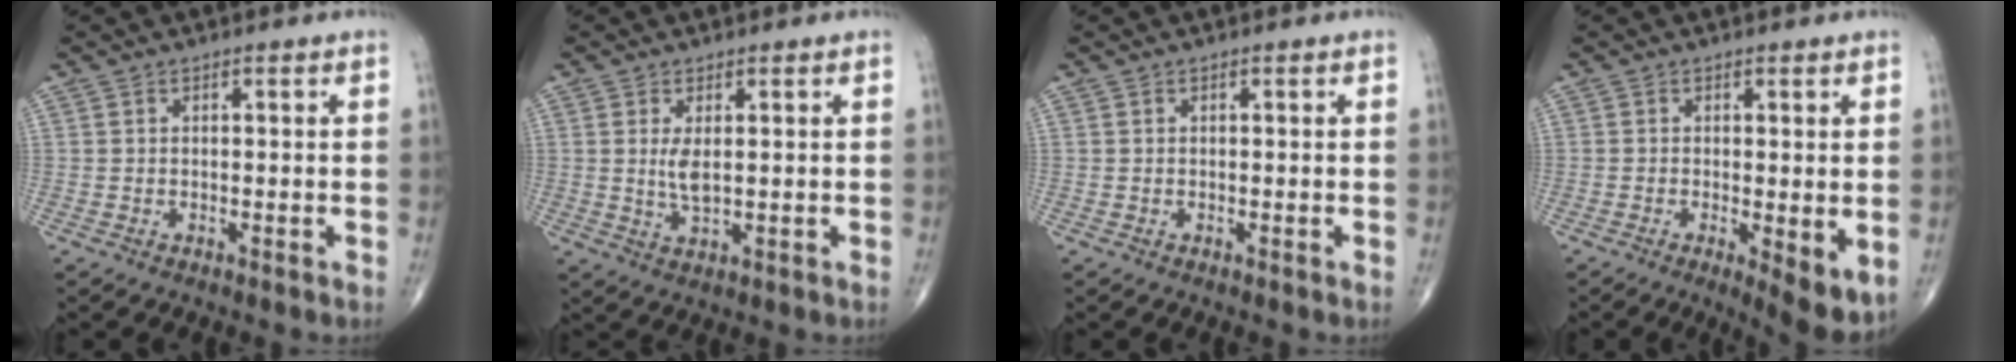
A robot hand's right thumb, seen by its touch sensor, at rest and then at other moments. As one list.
[{"total": 3.5, "force": [0.7, 1.3, 3.2], "torque": [-0.063, -0.012, 0.020]}, {"total": 0.0}, {"total": 6.1, "force": [-1.1, 1.8, 5.7], "torque": [-0.083, -0.019, -0.016]}]